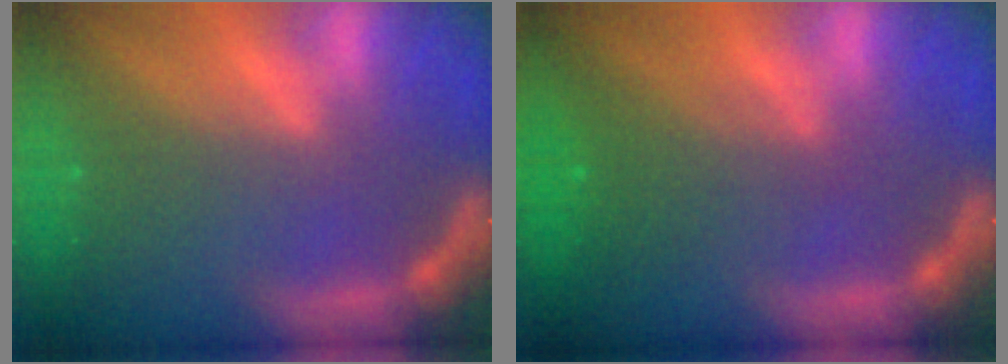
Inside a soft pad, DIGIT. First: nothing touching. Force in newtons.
{"total": 3.0}